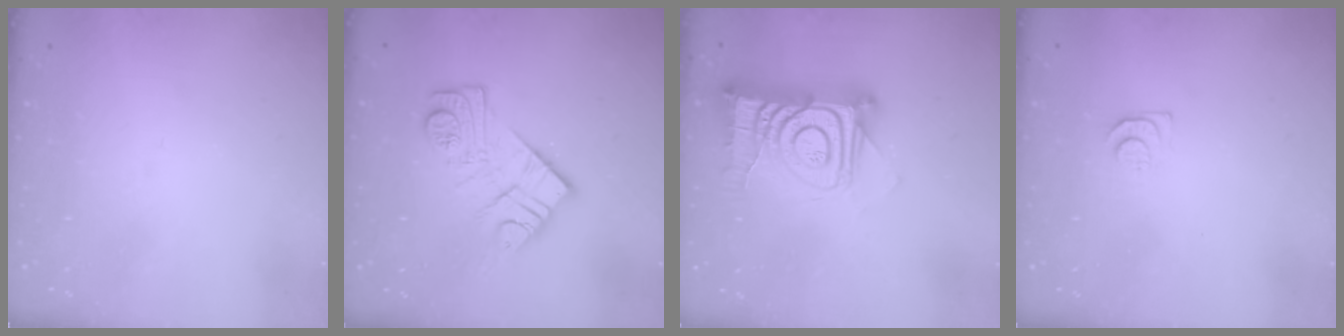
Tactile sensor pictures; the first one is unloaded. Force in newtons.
{"total": 14.0, "press": 14.0, "slide": 0.9}
{"total": 17.6, "press": 17.5, "slide": 1.5}
{"total": 5.4, "press": 5.4, "slide": 0.7}